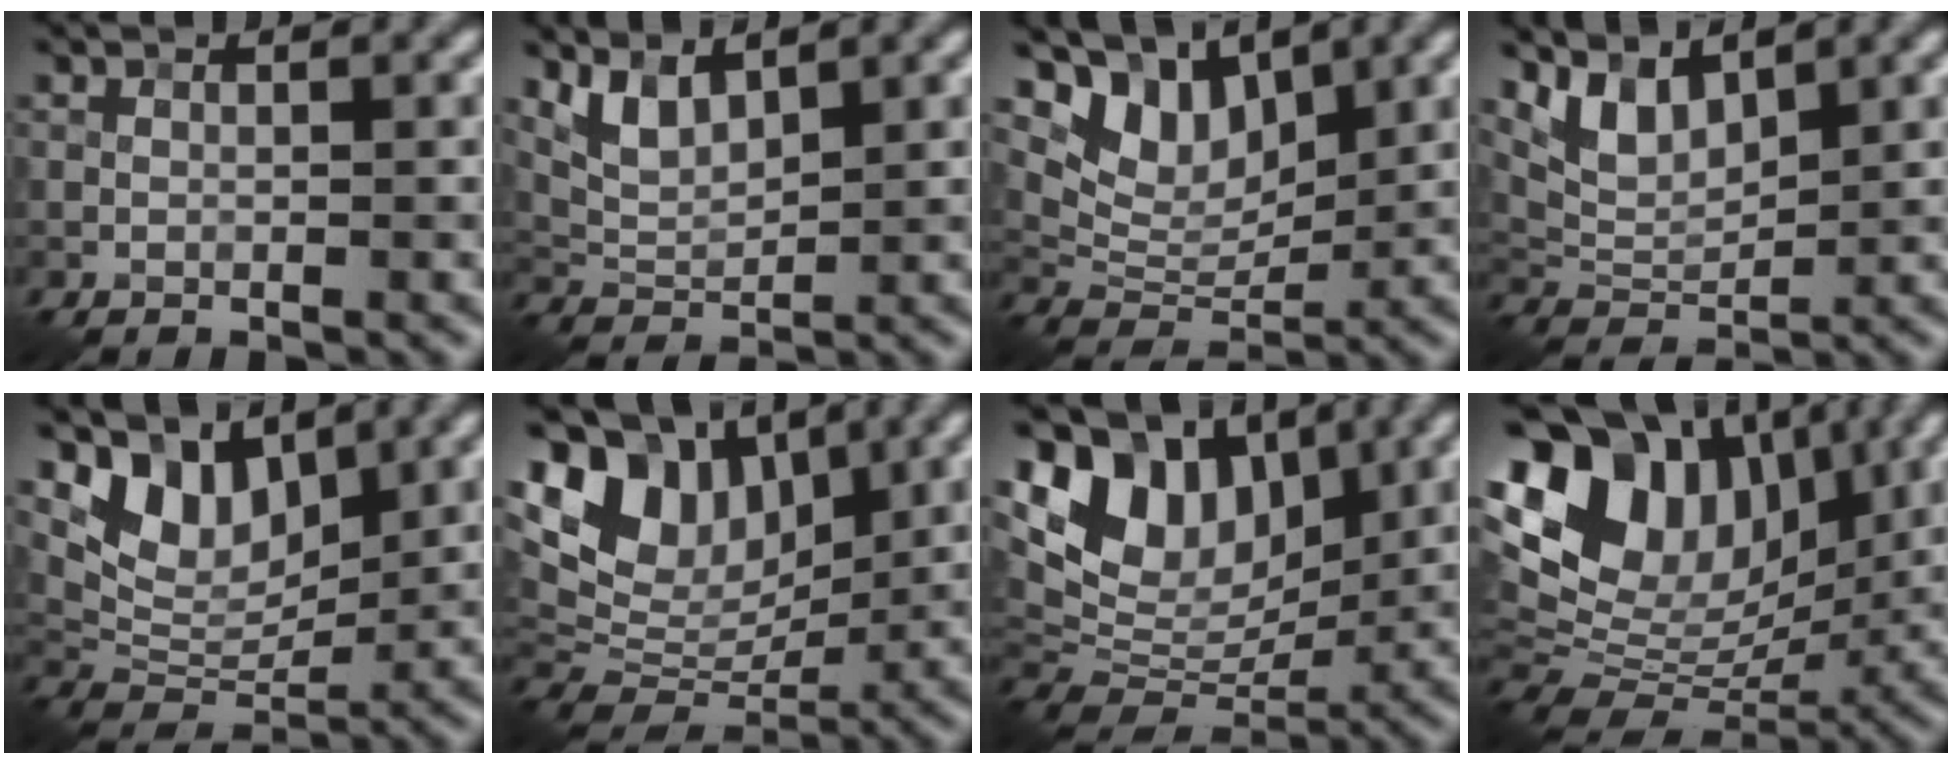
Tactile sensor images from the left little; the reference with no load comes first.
{"total": 3.3, "force": [2.0, 1.5, 2.2], "torque": [-0.054, -0.007, 0.046]}
{"total": 6.2, "force": [4.0, 3.4, 3.2], "torque": [-0.060, -0.008, 0.072]}
{"total": 4.0, "force": [2.6, 1.9, 2.5], "torque": [-0.055, -0.009, 0.055]}
{"total": 5.8, "force": [3.7, 3.3, 3.1], "torque": [-0.062, -0.011, 0.067]}
{"total": 9.2, "force": [3.9, 6.4, 5.4], "torque": [-0.101, 0.001, 0.070]}
{"total": 9.5, "force": [4.0, 6.6, 5.4], "torque": [-0.094, -0.004, 0.073]}
{"total": 15.5, "force": [5.5, 10.6, 10.0], "torque": [-0.183, 0.036, 0.101]}